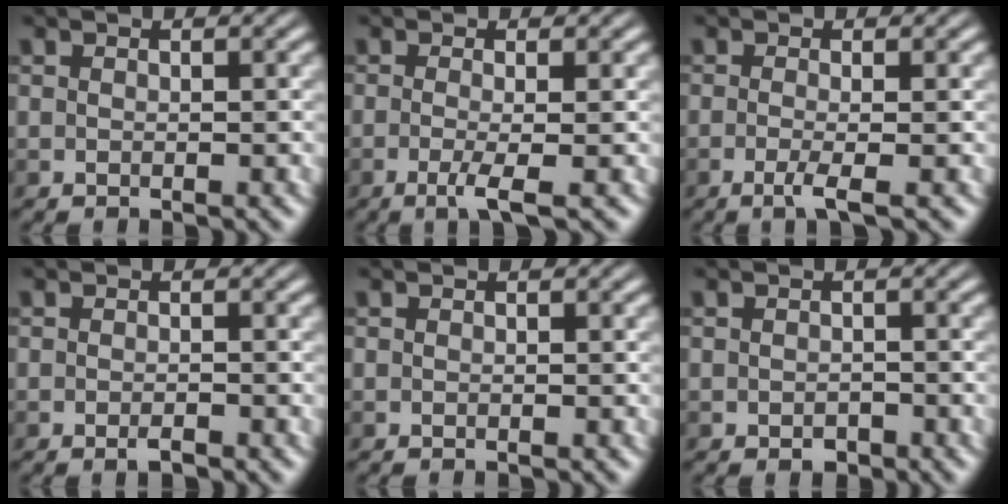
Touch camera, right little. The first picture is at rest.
{"total": 3.1, "force": [-1.5, 0.4, 2.7], "torque": [-0.060, -0.010, -0.026]}
{"total": 2.6, "force": [-1.4, 0.3, 2.2], "torque": [-0.048, -0.009, -0.024]}
{"total": 0.9, "force": [-0.7, -0.1, 0.6], "torque": [-0.010, -0.002, -0.014]}
{"total": 0.0}
{"total": 0.9, "force": [-0.8, 0.3, 0.1], "torque": [0.000, -0.001, -0.011]}